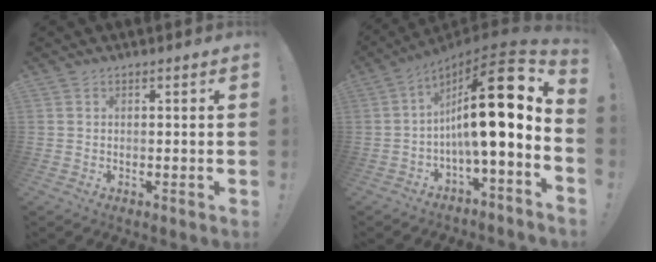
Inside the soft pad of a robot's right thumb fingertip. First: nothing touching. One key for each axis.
{"total": 19.3, "fx": 3.0, "fy": 3.9, "fz": 18.7, "tx": -0.292, "ty": -0.027, "tz": 0.038}